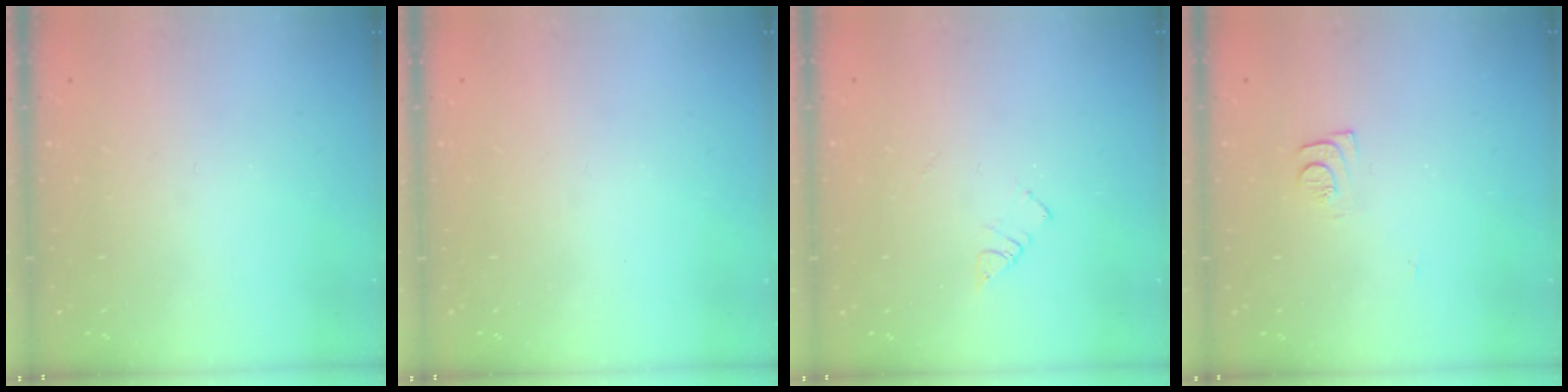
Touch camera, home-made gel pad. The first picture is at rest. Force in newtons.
{"total": 0.0}
{"total": 4.0, "press": 4.0, "slide": 0.4}
{"total": 7.0, "press": 7.0, "slide": 0.6}